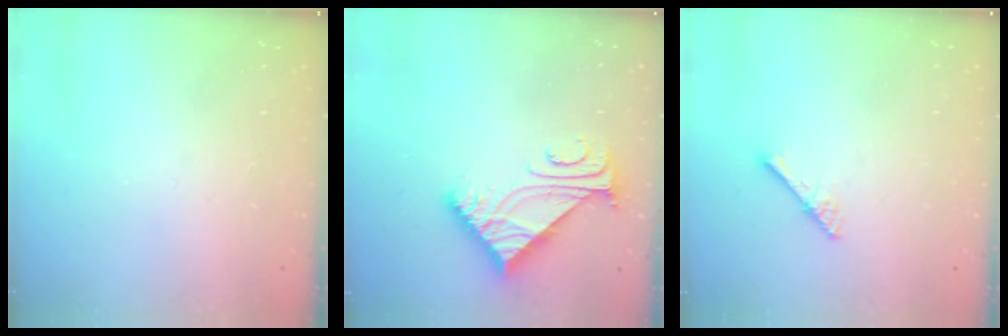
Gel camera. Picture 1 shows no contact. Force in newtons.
{"total": 6.1, "press": 6.1, "slide": 0.7}
{"total": 2.9, "press": 2.9, "slide": 0.2}